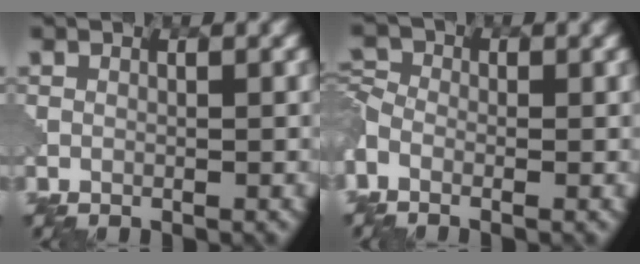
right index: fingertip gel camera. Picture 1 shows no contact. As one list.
[{"total": 2.2, "force": [-0.9, 1.6, 1.2], "torque": [-0.036, 0.003, -0.032]}]